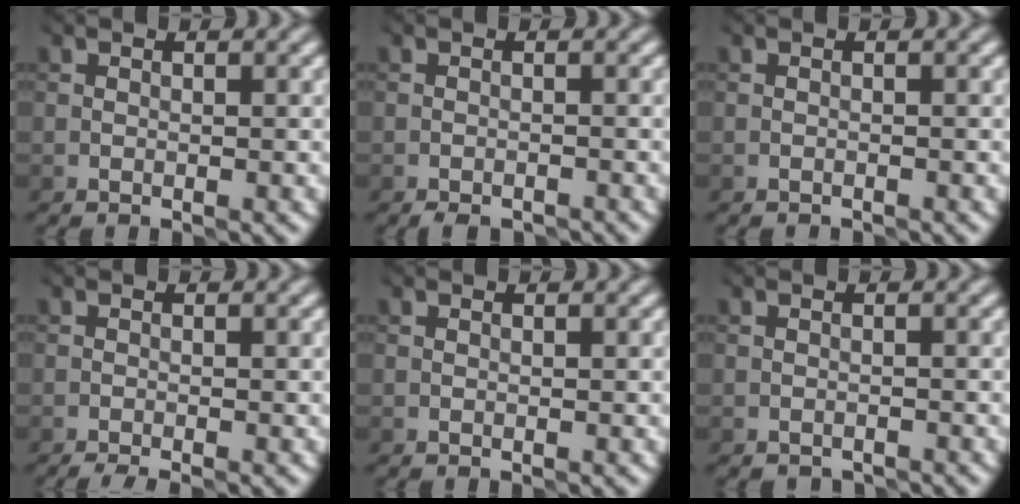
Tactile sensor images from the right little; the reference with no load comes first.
{"total": 2.0, "force": [-1.9, 0.6, 0.5], "torque": [-0.004, -0.001, -0.034]}
{"total": 0.6, "force": [-0.6, 0.0, -0.1], "torque": [0.001, 0.002, -0.012]}
{"total": 1.9, "force": [-1.7, -0.1, 1.0], "torque": [-0.027, -0.002, -0.034]}
{"total": 0.0}
{"total": 1.0, "force": [-1.0, 0.2, 0.0], "torque": [0.002, 0.001, -0.020]}